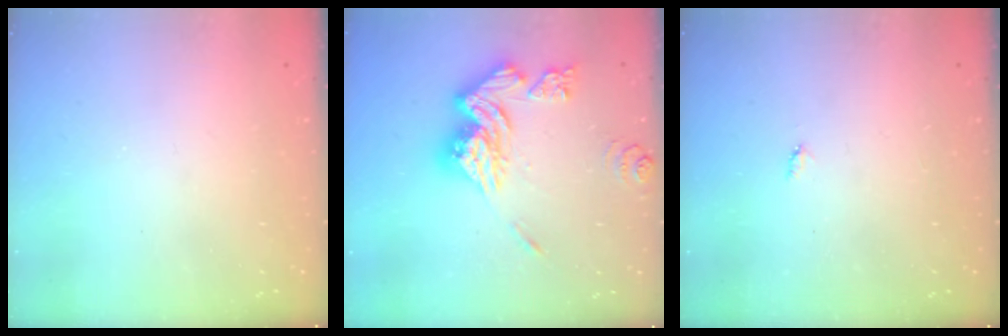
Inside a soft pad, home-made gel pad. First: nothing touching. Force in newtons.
{"total": 17.8, "press": 17.7, "slide": 1.6}
{"total": 3.1, "press": 3.1, "slide": 0.4}